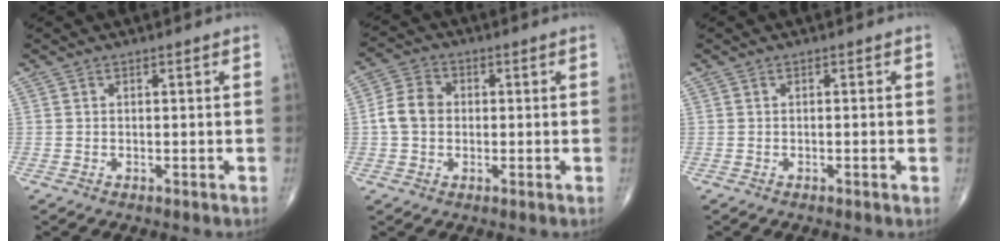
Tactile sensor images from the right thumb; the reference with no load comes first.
{"total": 6.3, "force": [-0.1, 5.0, 3.7], "torque": [-0.063, 0.016, -0.009]}
{"total": 0.9, "force": [-0.3, 0.0, 0.8], "torque": [-0.013, -0.002, -0.003]}